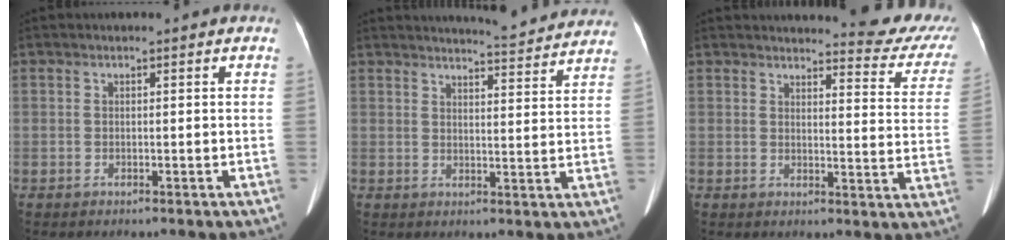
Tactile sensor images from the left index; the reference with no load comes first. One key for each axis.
{"total": 12.5, "fx": 12.1, "fy": 0.4, "fz": 3.2, "tx": -0.043, "ty": -0.020, "tz": 0.136}
{"total": 14.2, "fx": 13.4, "fy": 2.3, "fz": 4.1, "tx": -0.023, "ty": -0.057, "tz": 0.123}